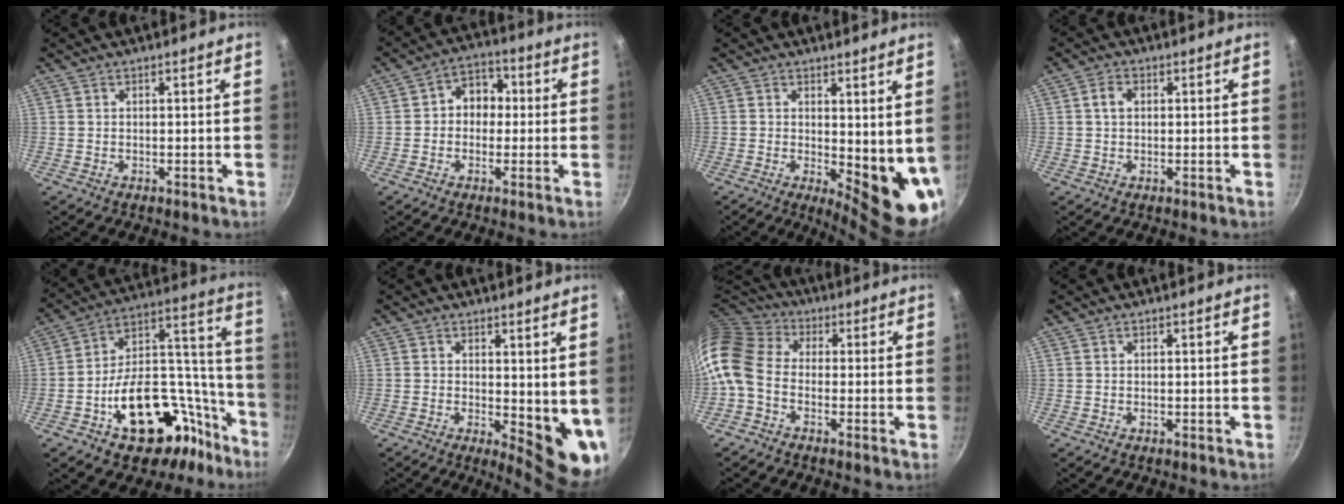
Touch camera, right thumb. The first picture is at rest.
{"total": 7.1, "force": [0.1, 5.8, 4.0], "torque": [-0.012, 0.018, -0.011]}
{"total": 9.6, "force": [1.1, 4.1, 8.6], "torque": [-0.091, -0.028, 0.022]}
{"total": 2.8, "force": [0.4, 2.0, 1.9], "torque": [-0.026, 0.005, 0.006]}
{"total": 29.0, "force": [-14.1, 16.9, 18.9], "torque": [-0.209, 0.118, -0.202]}
{"total": 8.5, "force": [0.8, 3.7, 7.6], "torque": [-0.079, -0.024, 0.014]}
{"total": 12.1, "force": [-2.4, 8.9, 7.8], "torque": [-0.155, 0.036, -0.069]}
{"total": 0.0}